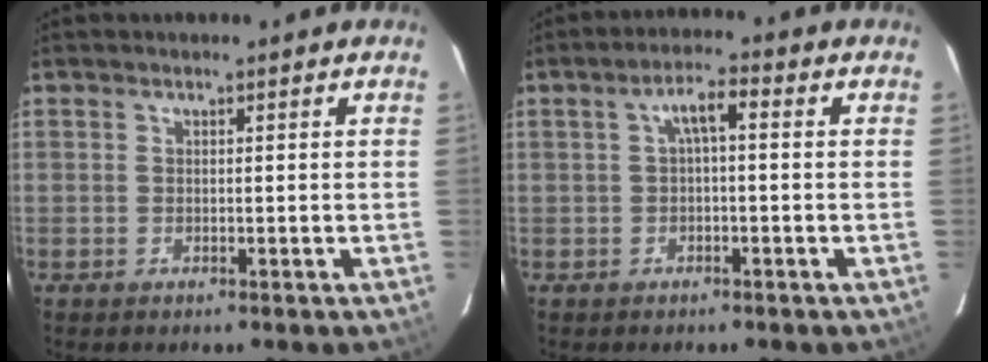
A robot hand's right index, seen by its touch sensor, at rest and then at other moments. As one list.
[{"total": 3.6, "force": [0.1, 1.0, 3.5], "torque": [-0.066, 0.014, 0.005]}]